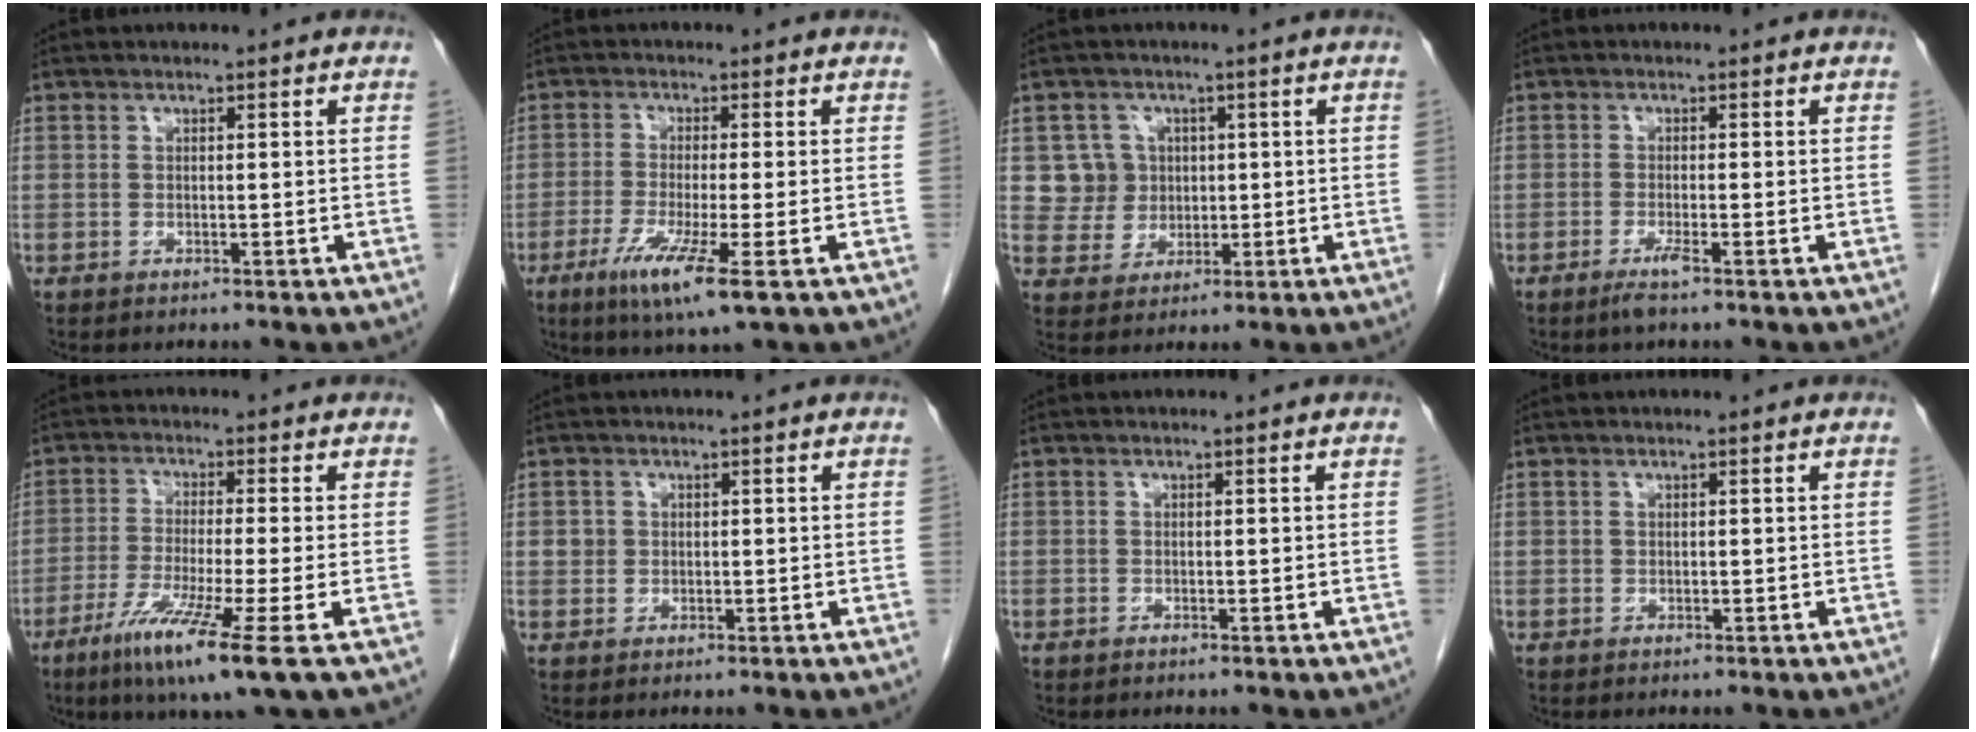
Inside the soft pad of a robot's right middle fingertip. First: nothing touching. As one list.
[{"total": 8.0, "force": [-3.8, 0.0, 7.1], "torque": [-0.135, -0.027, -0.066]}, {"total": 5.5, "force": [1.2, 5.4, 0.1], "torque": [0.004, 0.016, 0.028]}, {"total": 1.9, "force": [-1.2, -0.2, 1.5], "torque": [-0.034, -0.005, -0.026]}, {"total": 10.8, "force": [-5.8, -1.1, 9.1], "torque": [-0.170, -0.037, -0.103]}, {"total": 1.6, "force": [0.2, 1.5, 0.3], "torque": [0.001, 0.007, 0.003]}, {"total": 0.0}, {"total": 0.0}]